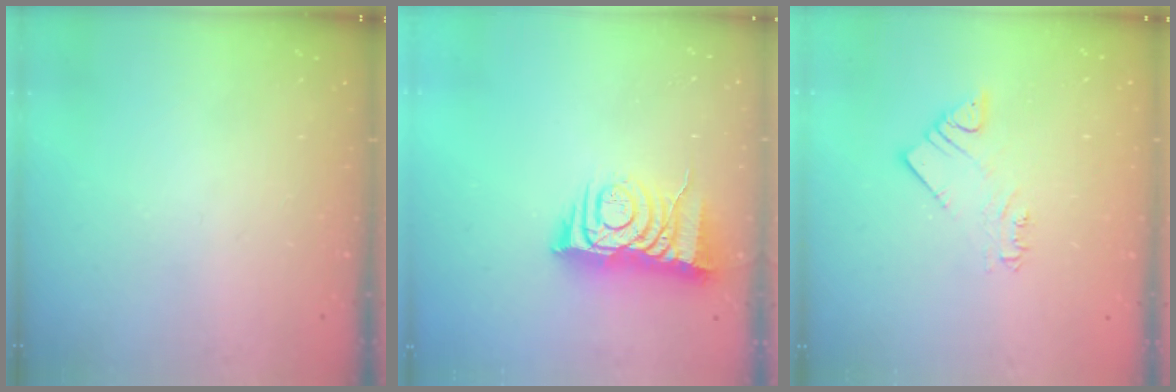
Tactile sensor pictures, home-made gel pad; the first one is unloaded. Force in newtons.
{"total": 9.1, "press": 9.0, "slide": 1.0}
{"total": 3.4, "press": 3.4, "slide": 0.2}